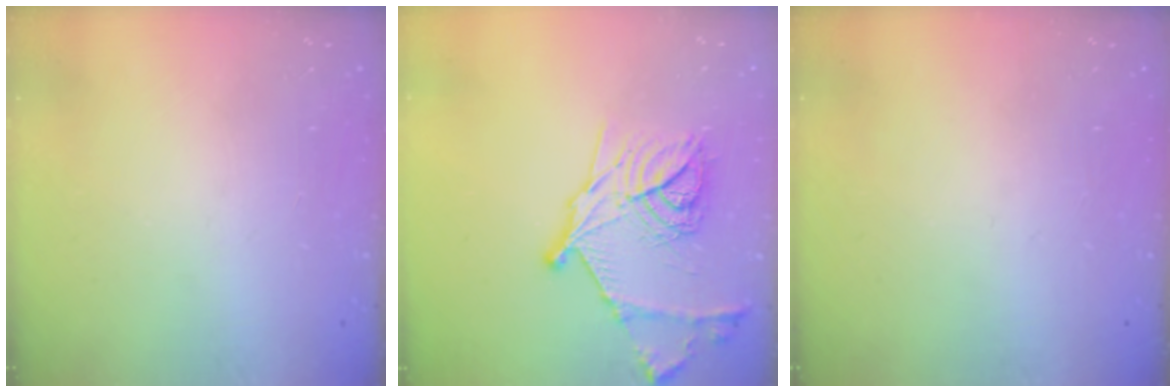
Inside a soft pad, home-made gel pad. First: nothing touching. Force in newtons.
{"total": 18.8, "press": 18.8, "slide": 1.3}
{"total": 0.0}